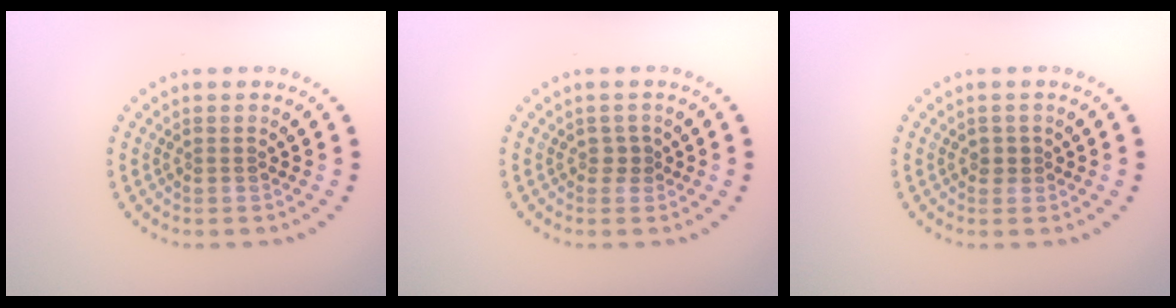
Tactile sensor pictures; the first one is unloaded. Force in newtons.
{"total": 0.8, "press": 0.7, "slide": 0.4}
{"total": 1.0, "press": 0.9, "slide": 0.4}